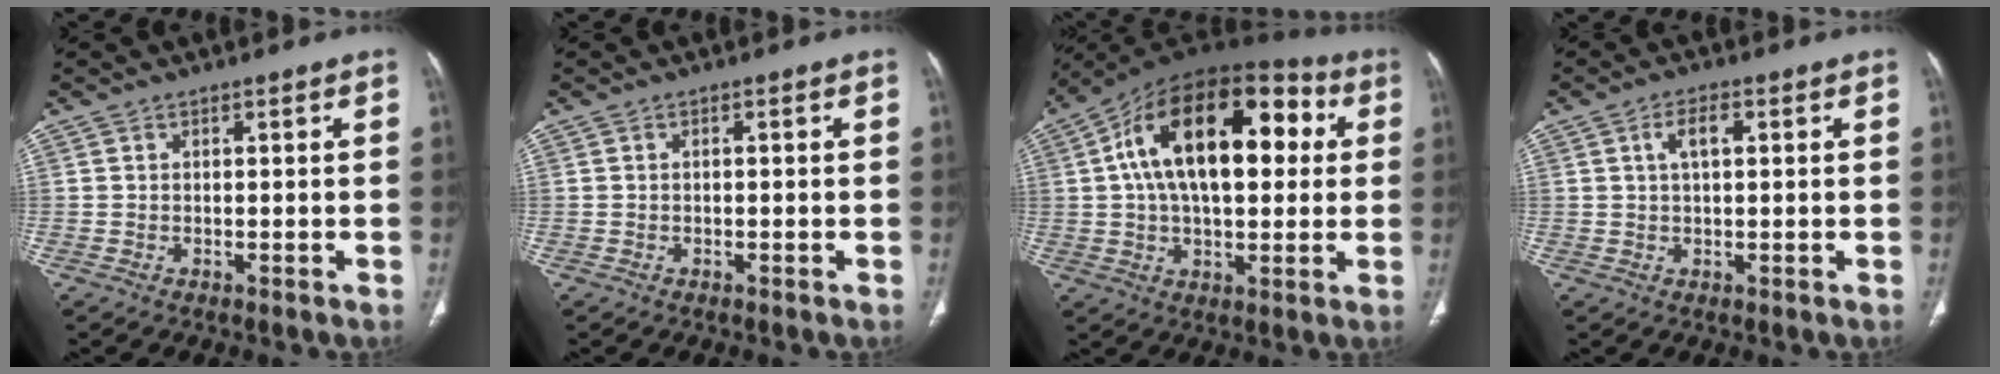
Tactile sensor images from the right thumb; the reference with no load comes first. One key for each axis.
{"total": 0.0}
{"total": 24.7, "fx": 4.9, "fy": 13.4, "fz": 20.2, "tx": -0.315, "ty": 0.036, "tz": 0.069}
{"total": 4.0, "fx": 1.1, "fy": 1.8, "fz": 3.3, "tx": -0.062, "ty": 0.008, "tz": 0.021}